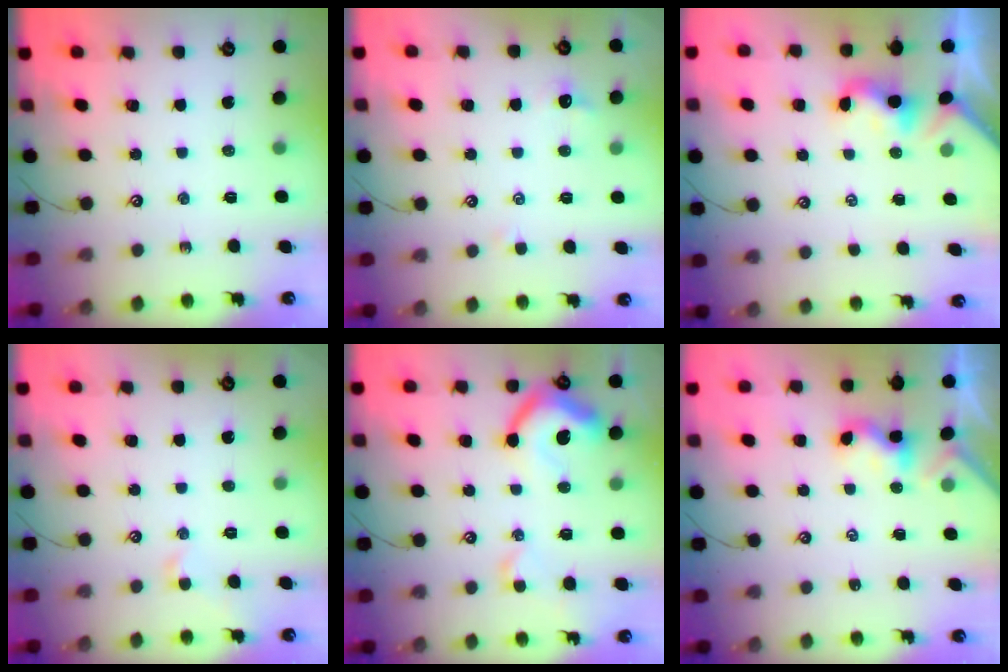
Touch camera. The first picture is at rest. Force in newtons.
{"total": 0.6, "press": 0.1, "slide": 0.6}
{"total": 1.9, "press": 1.8, "slide": 0.5}
{"total": 0.5, "press": 0.2, "slide": 0.5}
{"total": 11.2, "press": 11.1, "slide": 1.5}
{"total": 2.3, "press": 2.3, "slide": 0.1}